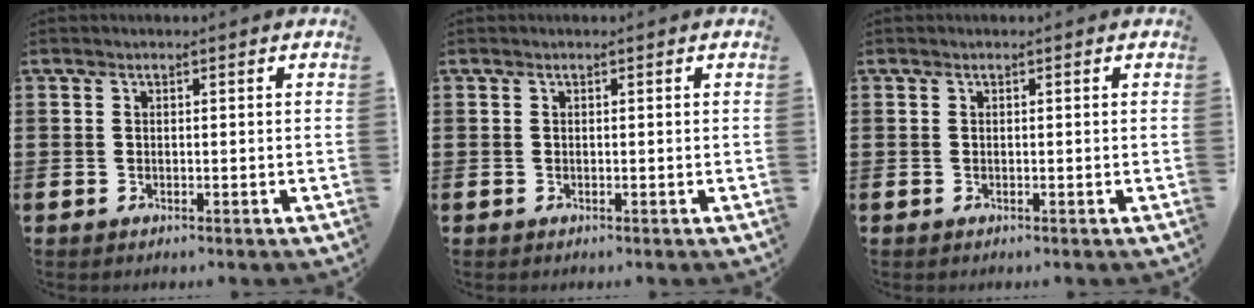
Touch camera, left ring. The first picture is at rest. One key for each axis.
{"total": 0.0}
{"total": 0.0}